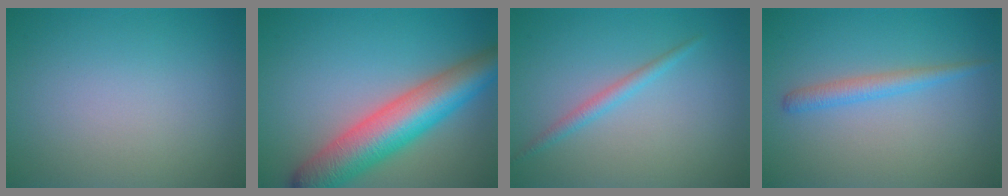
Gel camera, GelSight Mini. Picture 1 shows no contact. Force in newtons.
{"total": 8.6, "press": 8.6, "slide": 0.3}
{"total": 1.5, "press": 1.5, "slide": 0.1}
{"total": 2.0, "press": 2.0, "slide": 0.0}